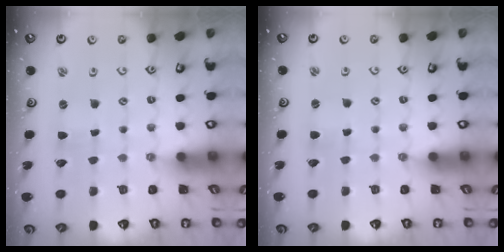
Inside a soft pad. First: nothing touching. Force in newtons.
{"total": 2.5, "press": 2.4, "slide": 0.5}